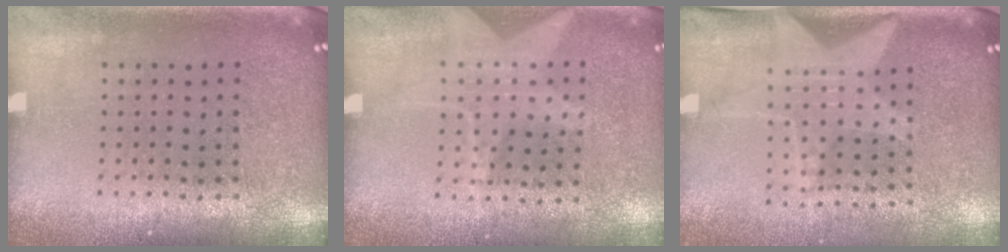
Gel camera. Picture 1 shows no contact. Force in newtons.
{"total": 1.2, "press": 1.1, "slide": 0.3}
{"total": 1.8, "press": 1.5, "slide": 1.1}